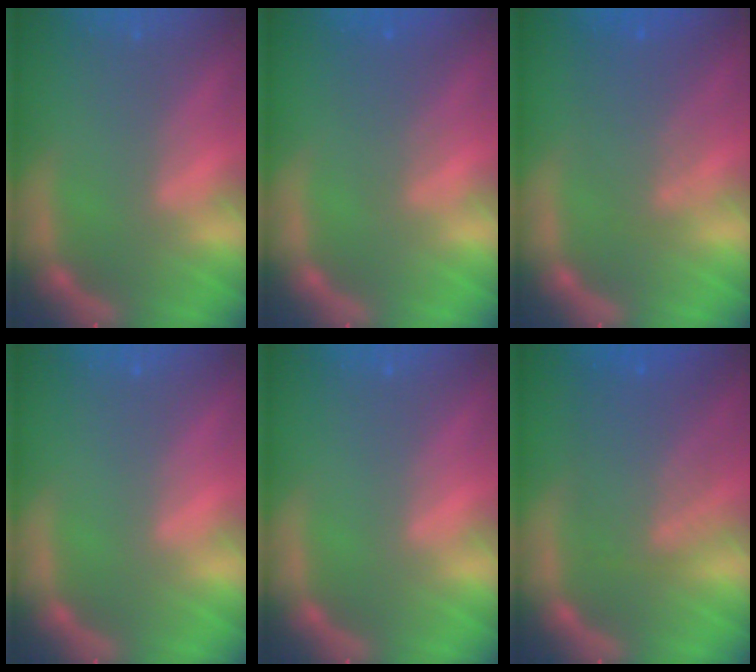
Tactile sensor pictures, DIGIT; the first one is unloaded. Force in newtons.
{"total": 2.5}
{"total": 4.6}
{"total": 0.0}
{"total": 0.0}
{"total": 6.6}